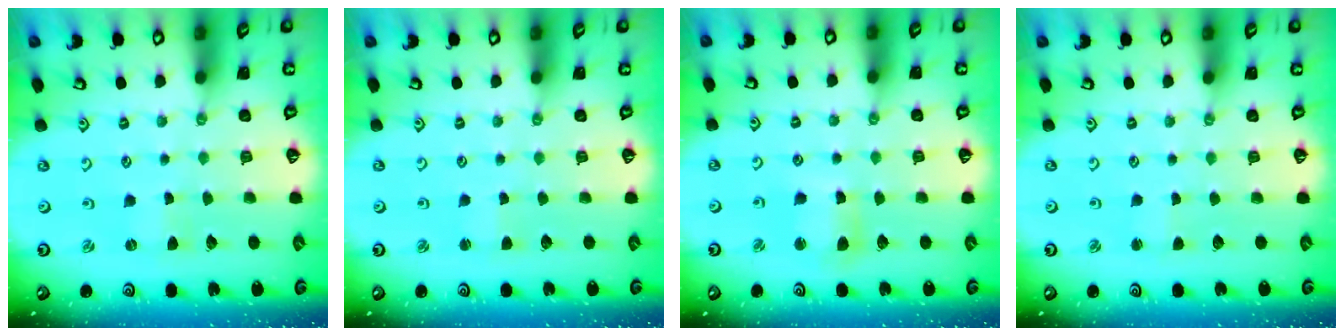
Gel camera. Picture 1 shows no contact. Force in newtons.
{"total": 1.8, "press": 1.8, "slide": 0.3}
{"total": 5.9, "press": 5.9, "slide": 0.9}
{"total": 1.5, "press": 1.5, "slide": 0.2}